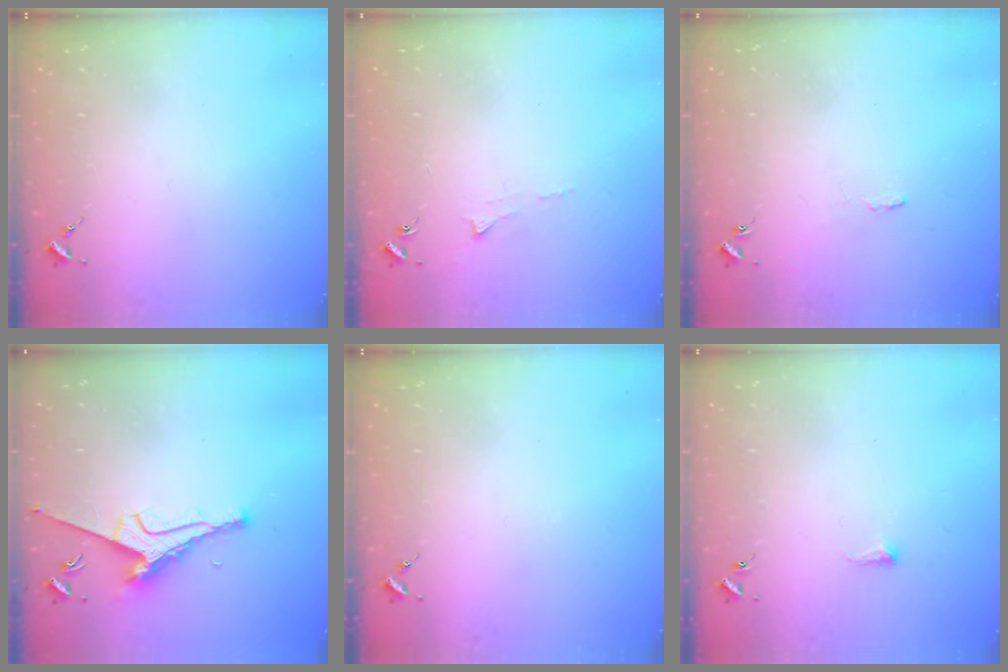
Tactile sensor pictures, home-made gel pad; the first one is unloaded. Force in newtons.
{"total": 3.5, "press": 3.5, "slide": 0.5}
{"total": 3.8, "press": 3.8, "slide": 0.4}
{"total": 8.3, "press": 8.2, "slide": 1.1}
{"total": 0.0}
{"total": 4.3, "press": 4.3, "slide": 0.7}